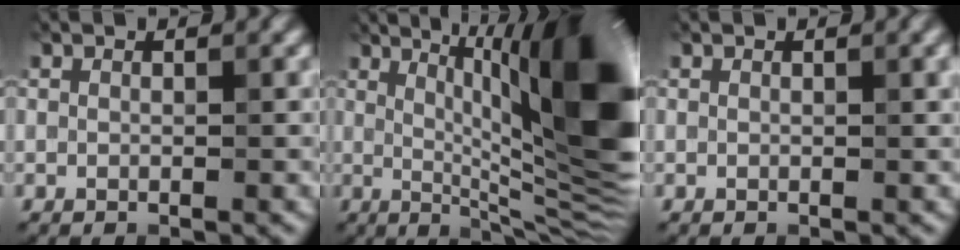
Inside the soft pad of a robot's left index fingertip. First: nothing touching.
{"total": 12.8, "force": [2.4, 2.8, 12.2], "torque": [-0.158, 0.004, 0.044]}
{"total": 1.5, "force": [0.5, 0.5, 1.3], "torque": [-0.011, 0.003, 0.008]}